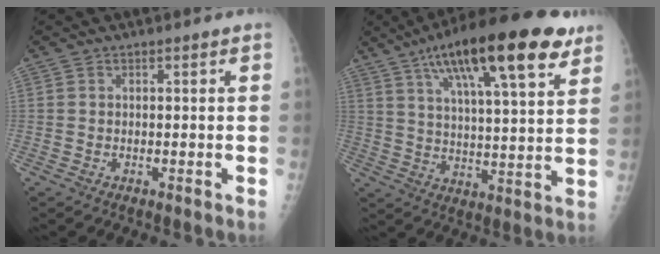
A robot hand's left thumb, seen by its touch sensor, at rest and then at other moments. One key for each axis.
{"total": 23.1, "fx": 13.0, "fy": 6.2, "fz": 18.0, "tx": -0.274, "ty": -0.021, "tz": 0.203}